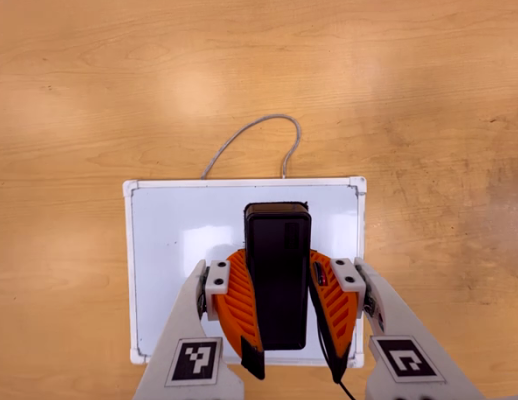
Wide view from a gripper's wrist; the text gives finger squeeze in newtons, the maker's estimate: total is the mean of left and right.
{"total": 10.6, "left": 8.9, "right": 12.3}